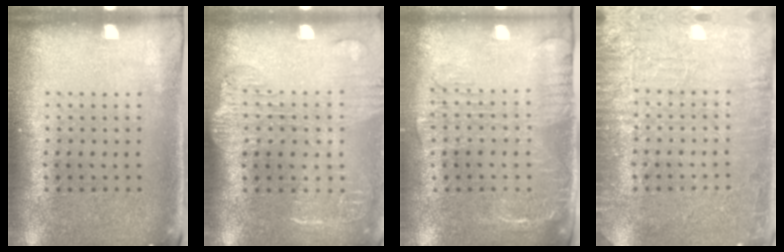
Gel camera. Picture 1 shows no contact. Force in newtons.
{"total": 1.7, "press": 1.5, "slide": 0.8}
{"total": 2.0, "press": 1.6, "slide": 1.2}
{"total": 5.3, "press": 5.2, "slide": 0.8}